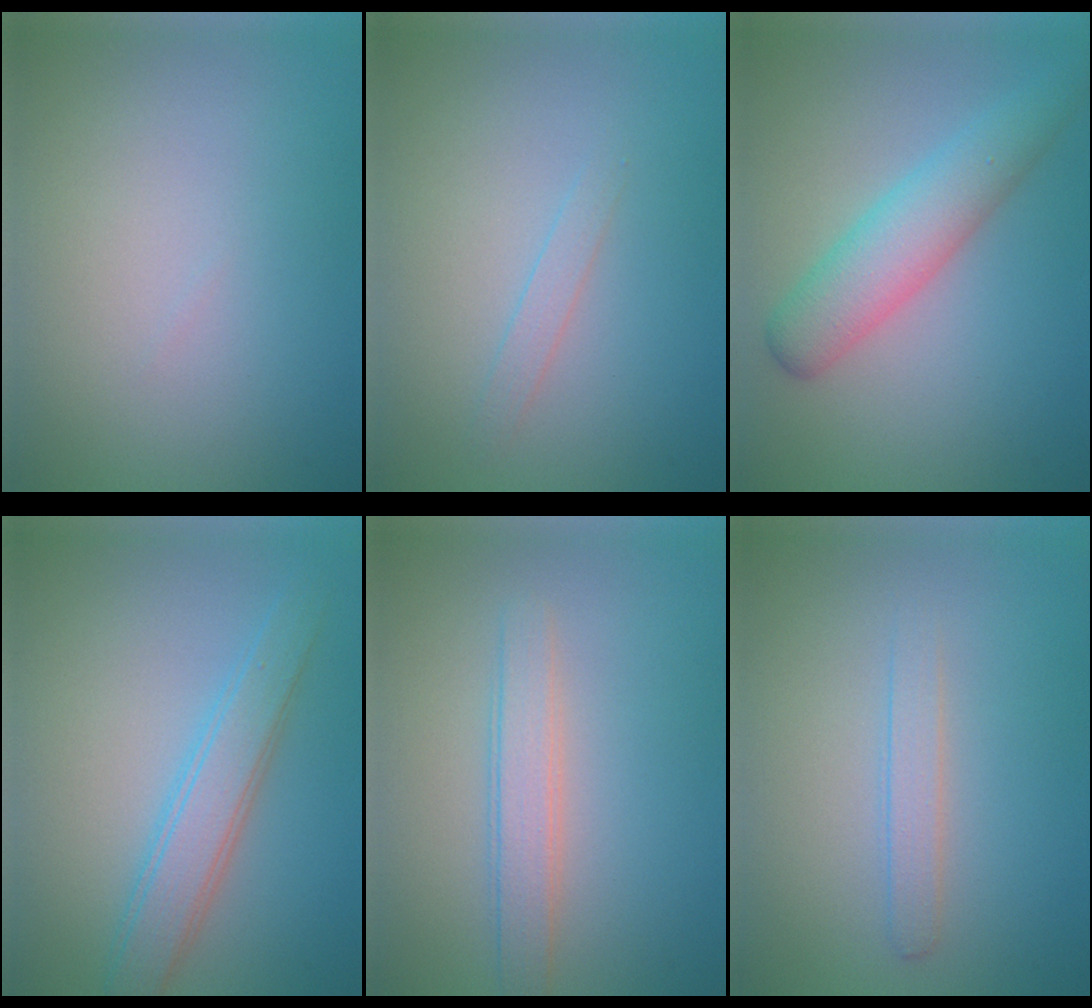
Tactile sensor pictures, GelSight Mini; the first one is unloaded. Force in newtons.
{"total": 1.0, "press": 1.0, "slide": 0.1}
{"total": 4.7, "press": 4.7, "slide": 0.1}
{"total": 3.6, "press": 3.6, "slide": 0.2}
{"total": 2.6, "press": 2.6, "slide": 0.2}
{"total": 1.6, "press": 1.6, "slide": 0.0}